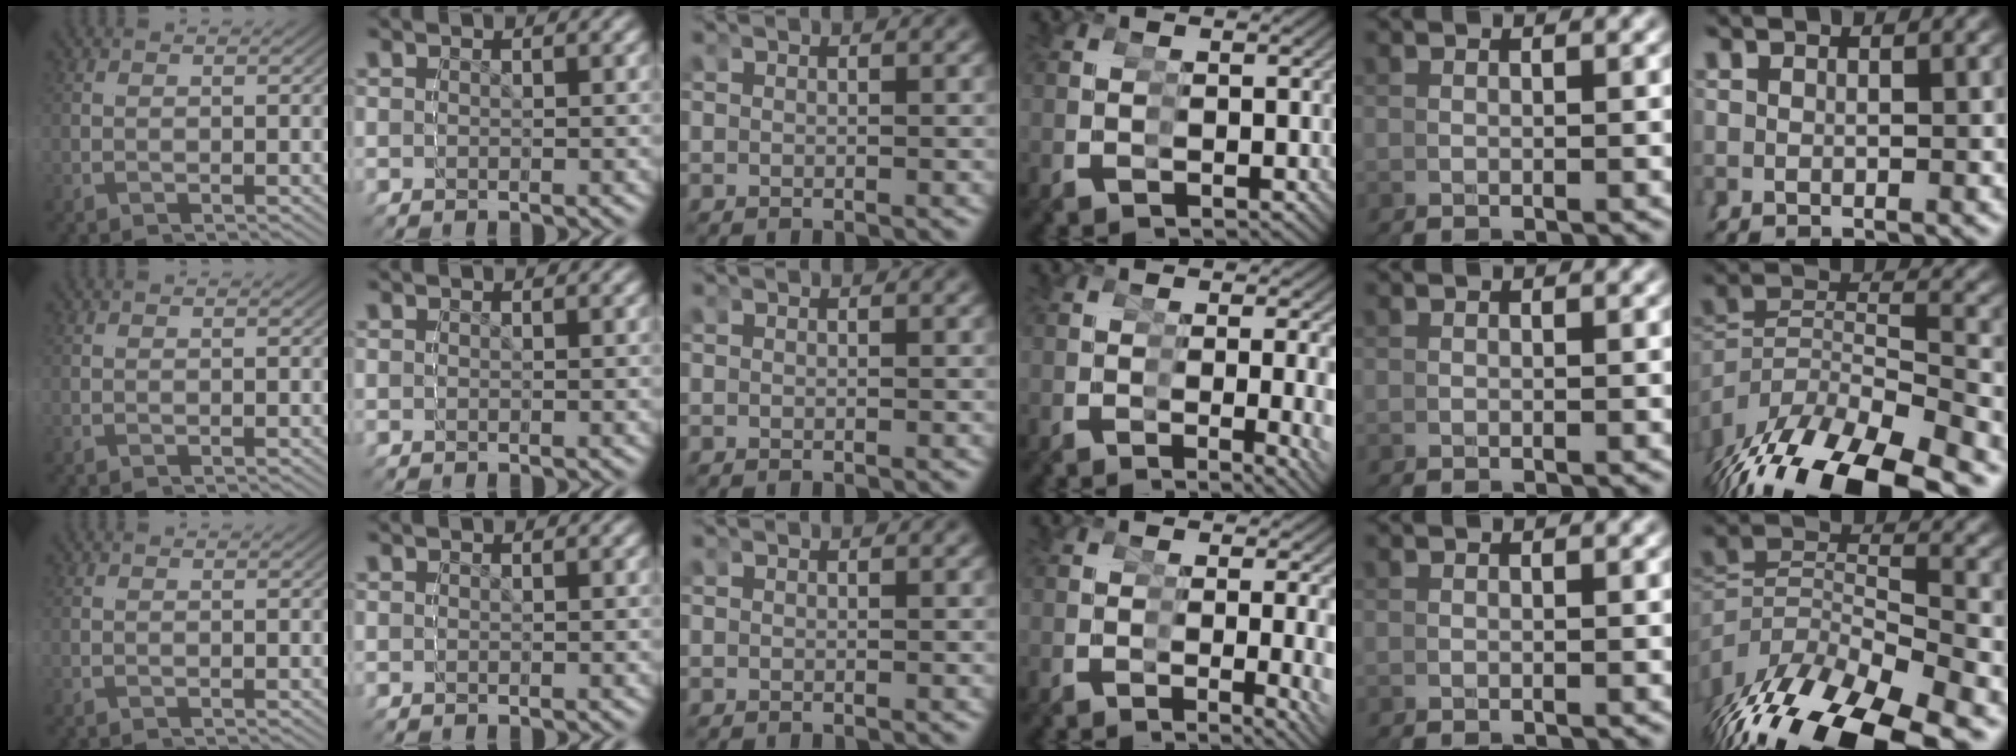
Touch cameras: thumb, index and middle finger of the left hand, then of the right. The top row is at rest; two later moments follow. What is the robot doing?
{"motion": "grasp_and_lifting", "object": "condiment"}